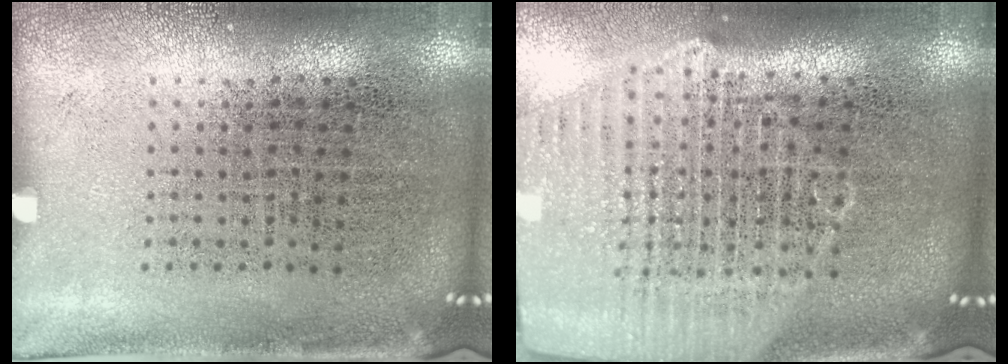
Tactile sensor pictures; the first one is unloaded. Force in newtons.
{"total": 2.1, "press": 1.9, "slide": 1.0}